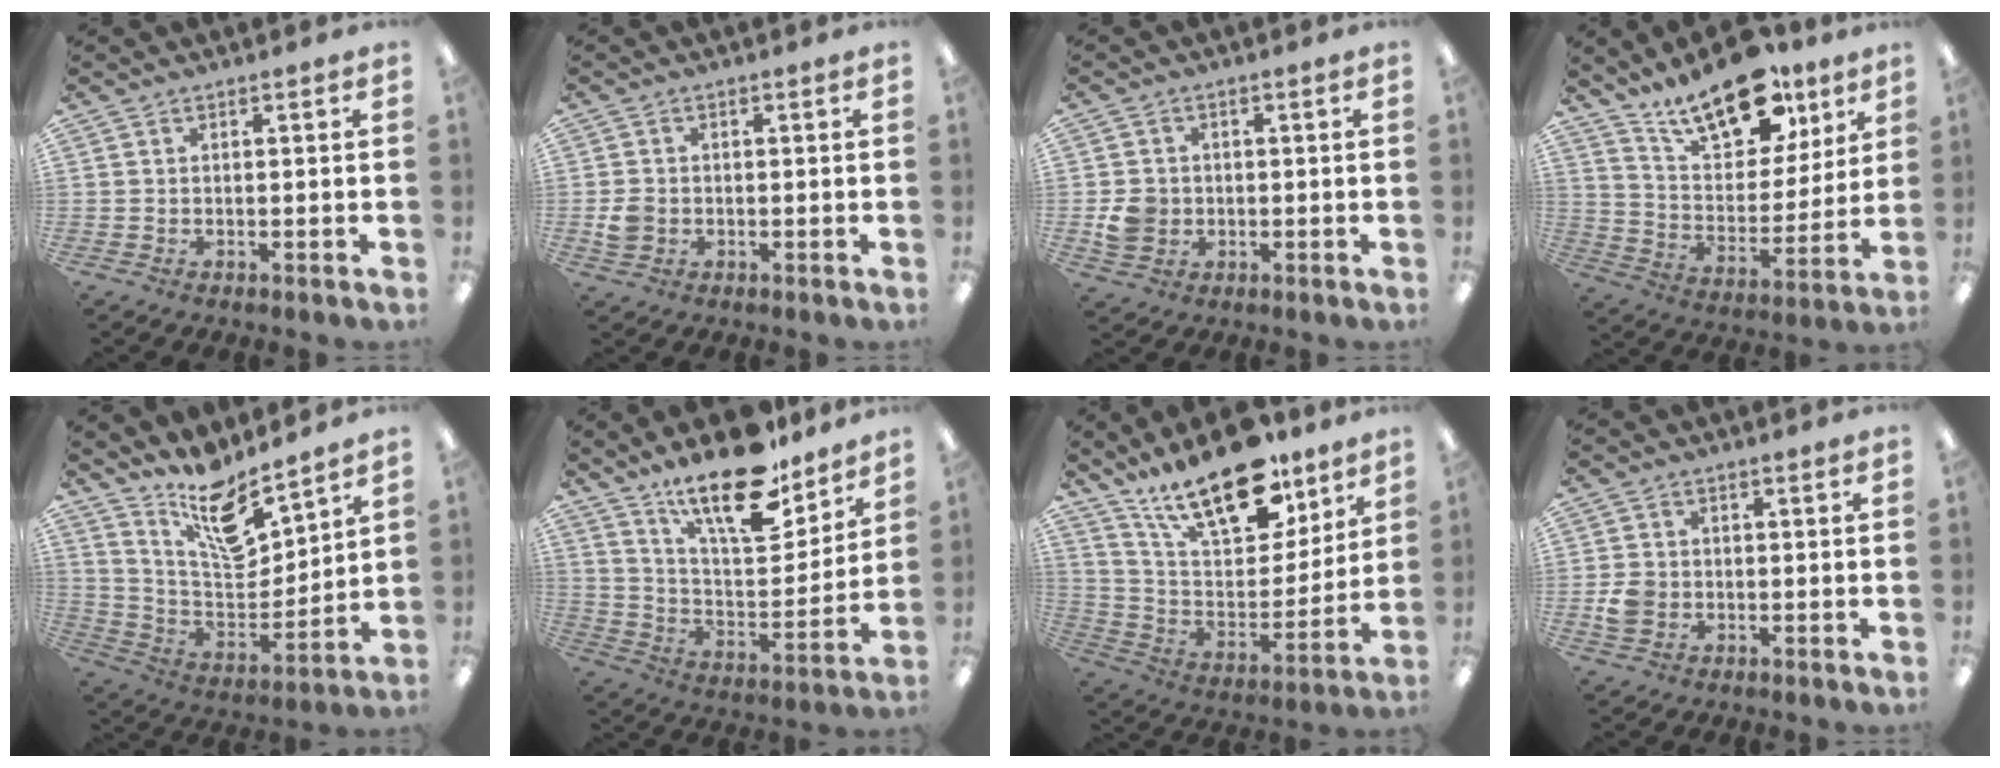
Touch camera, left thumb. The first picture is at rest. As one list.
[{"total": 3.2, "force": [-0.7, 2.7, 1.5], "torque": [-0.016, 0.003, -0.013]}, {"total": 5.4, "force": [-0.6, 4.9, 2.3], "torque": [-0.033, 0.004, -0.009]}, {"total": 19.4, "force": [14.1, 9.0, 10.0], "torque": [-0.163, -0.081, 0.246]}, {"total": 15.0, "force": [12.1, 4.8, 7.5], "torque": [-0.137, -0.088, 0.212]}, {"total": 20.4, "force": [15.4, 7.0, 11.5], "torque": [-0.189, -0.100, 0.261]}, {"total": 21.7, "force": [15.7, 8.9, 12.1], "torque": [-0.208, -0.097, 0.276]}, {"total": 4.3, "force": [-0.9, 3.7, 2.1], "torque": [-0.034, 0.002, -0.017]}]